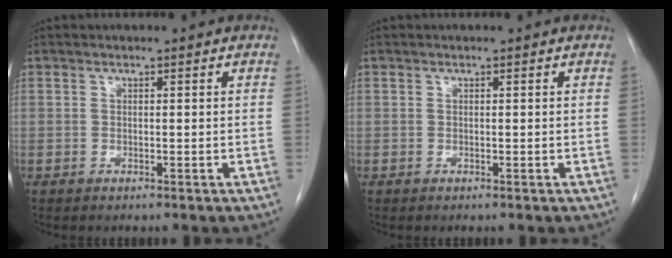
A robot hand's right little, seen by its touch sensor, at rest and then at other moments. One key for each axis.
{"total": 0.0}